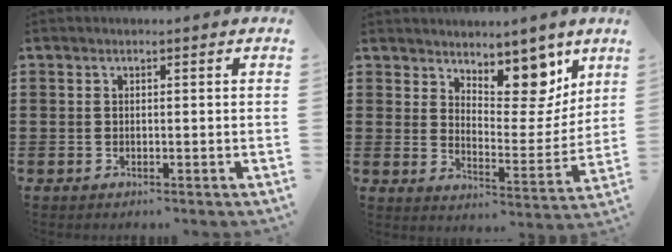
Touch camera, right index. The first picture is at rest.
{"total": 9.8, "force": [7.7, 4.1, 4.4], "torque": [-0.078, -0.046, 0.139]}